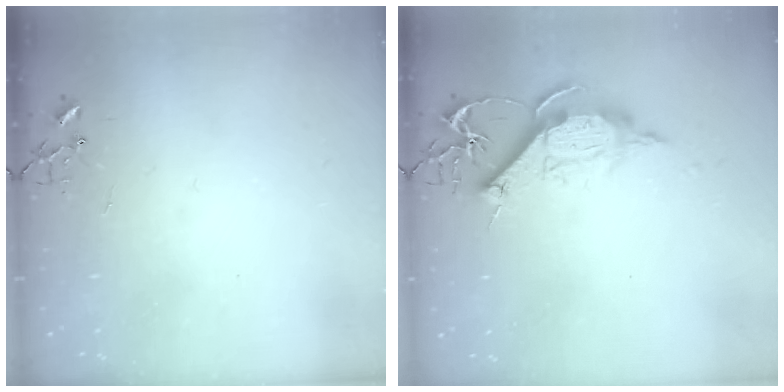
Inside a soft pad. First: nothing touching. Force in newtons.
{"total": 11.9, "press": 11.9, "slide": 0.5}